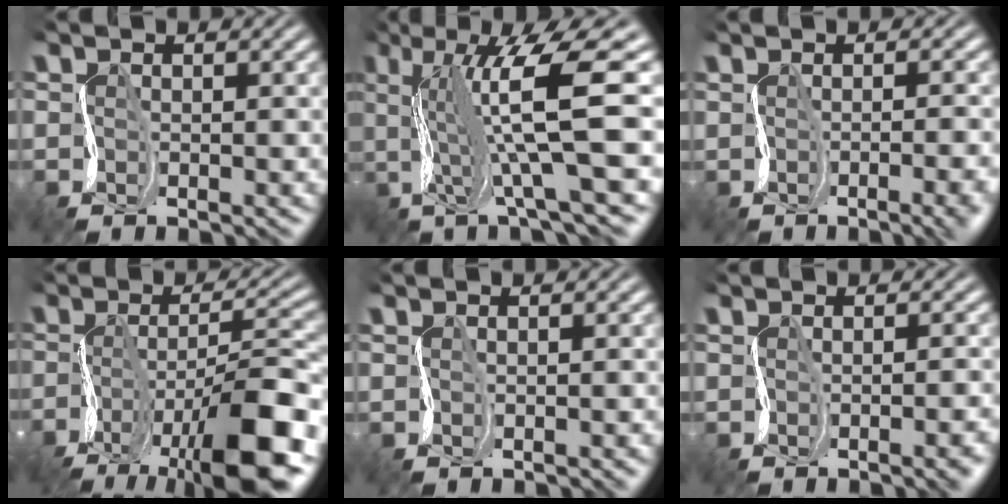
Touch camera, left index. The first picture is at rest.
{"total": 11.6, "force": [1.7, 2.2, 11.3], "torque": [-0.175, 0.018, 0.034]}
{"total": 6.2, "force": [-1.1, 2.8, 5.4], "torque": [-0.017, 0.007, -0.005]}
{"total": 10.5, "force": [-5.6, 3.5, 8.1], "torque": [-0.129, 0.004, -0.096]}
{"total": 0.6, "force": [0.1, 0.3, 0.5], "torque": [0.006, 0.002, 0.005]}
{"total": 4.4, "force": [-1.4, 2.0, 3.7], "torque": [-0.009, 0.006, -0.004]}